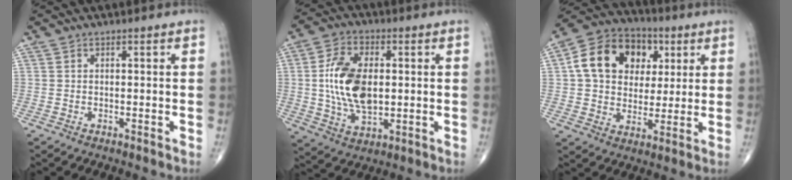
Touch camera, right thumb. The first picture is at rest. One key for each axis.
{"total": 14.3, "fx": 0.8, "fy": 8.2, "fz": 11.6, "tx": -0.210, "ty": 0.000, "tz": 0.018}
{"total": 16.5, "fx": 4.0, "fy": 12.8, "fz": 9.6, "tx": -0.135, "ty": 0.008, "tz": 0.061}